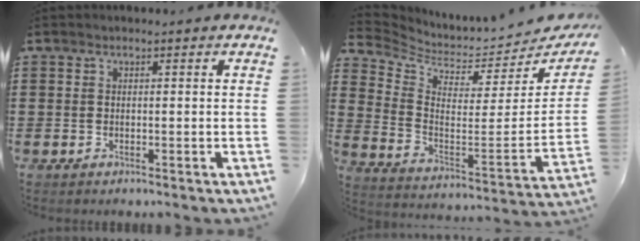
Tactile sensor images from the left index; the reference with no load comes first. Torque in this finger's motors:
{"motor_torque": [1.08, -1.07, -0.20, -0.07]}